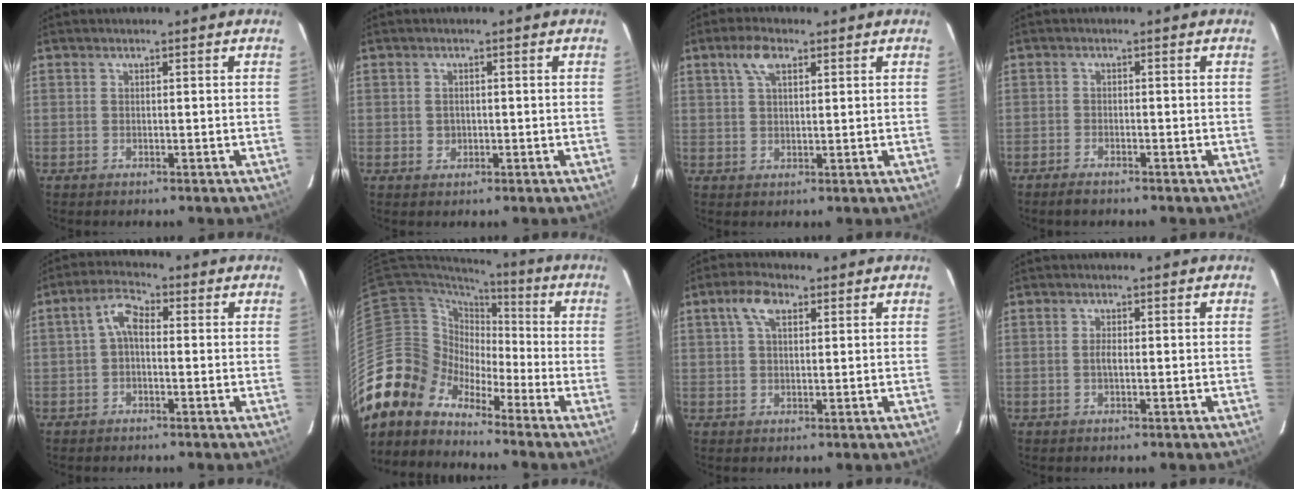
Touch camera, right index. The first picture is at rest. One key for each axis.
{"total": 1.7, "fx": -0.1, "fy": 1.6, "fz": 0.5, "tx": -0.007, "ty": 0.003, "tz": 0.000}
{"total": 4.1, "fx": 2.4, "fy": 1.6, "fz": 2.9, "tx": -0.056, "ty": 0.010, "tz": 0.044}
{"total": 2.2, "fx": -1.9, "fy": 0.8, "fz": 0.7, "tx": -0.028, "ty": -0.002, "tz": -0.037}
{"total": 3.4, "fx": -0.3, "fy": 1.7, "fz": 2.9, "tx": -0.060, "ty": 0.015, "tz": -0.006}
{"total": 11.7, "fx": -9.5, "fy": 6.8, "fz": 0.6, "tx": -0.027, "ty": 0.033, "tz": -0.200}
{"total": 4.4, "fx": 2.2, "fy": 2.1, "fz": 3.3, "tx": -0.063, "ty": 0.014, "tz": 0.040}
{"total": 0.7, "fx": -0.1, "fy": -0.1, "fz": 0.7, "tx": -0.016, "ty": -0.001, "tz": -0.004}